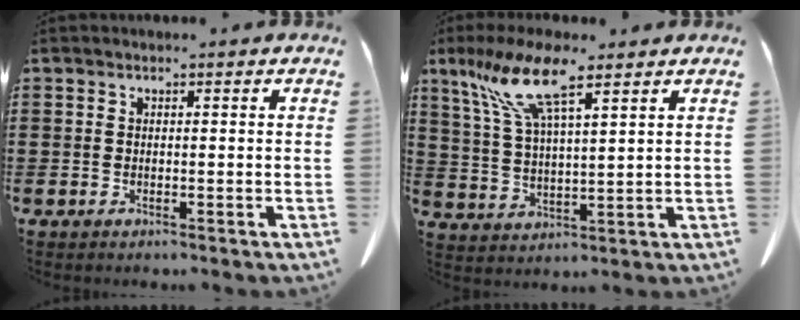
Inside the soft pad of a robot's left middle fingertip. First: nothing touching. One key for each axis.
{"total": 10.5, "fx": 6.9, "fy": 2.3, "fz": 7.6, "tx": -0.172, "ty": -0.010, "tz": 0.122}